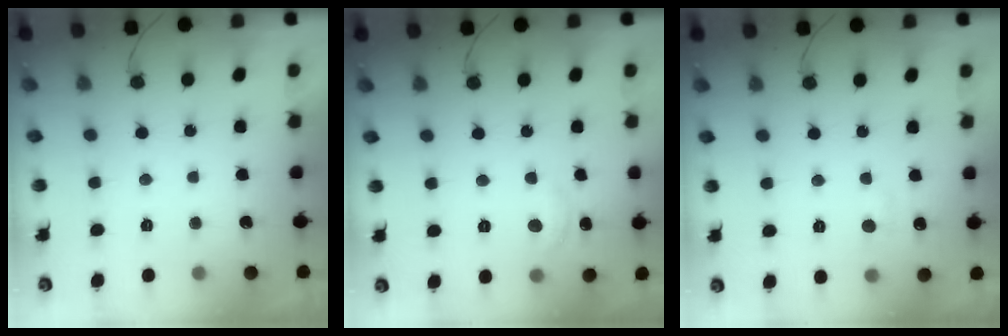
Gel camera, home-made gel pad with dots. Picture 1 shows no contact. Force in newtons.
{"total": 5.4, "press": 5.4, "slide": 0.5}
{"total": 5.3, "press": 5.2, "slide": 0.6}